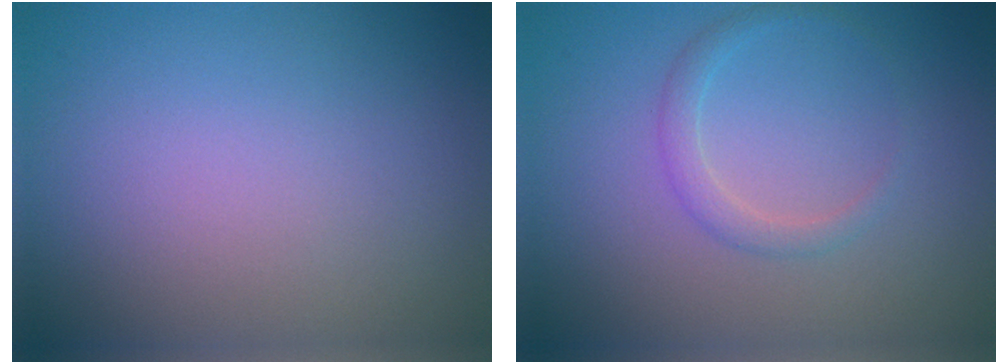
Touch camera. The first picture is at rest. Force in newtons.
{"total": 1.4, "press": 1.4, "slide": 0.0}